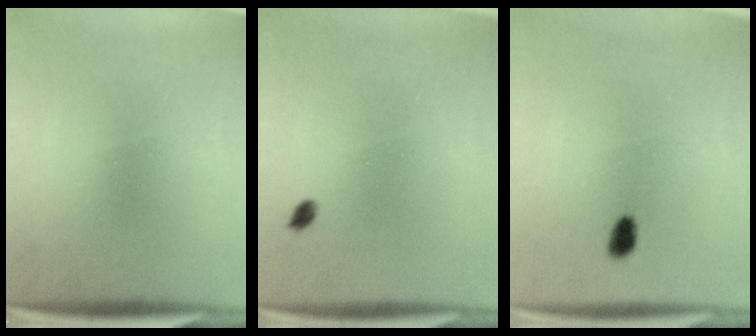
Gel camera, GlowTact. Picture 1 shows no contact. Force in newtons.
{"total": 1.0}
{"total": 2.2}